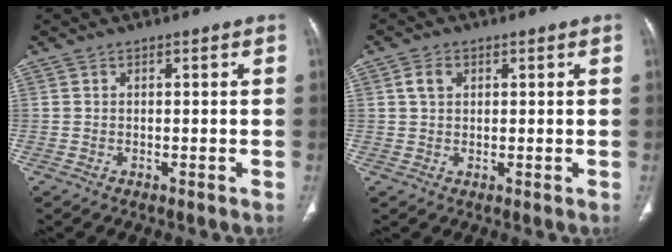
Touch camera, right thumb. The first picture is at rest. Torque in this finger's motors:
{"motor_torque": [0.44, 0.41, 0.18, 0.25, -0.02]}